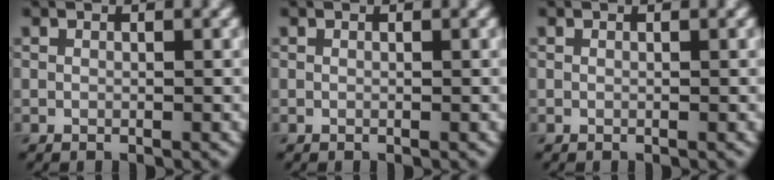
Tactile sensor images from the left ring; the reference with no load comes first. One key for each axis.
{"total": 0.0}
{"total": 0.0}